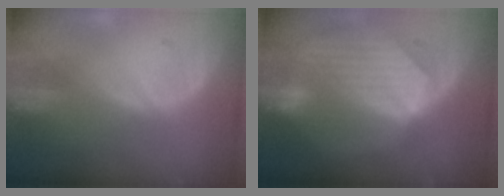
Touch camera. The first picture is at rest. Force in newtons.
{"total": 9.4, "press": 8.3, "slide": 4.4}